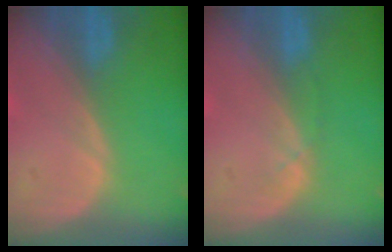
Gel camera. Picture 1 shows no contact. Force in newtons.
{"total": 1.1, "press": 1.1, "slide": 0.2}